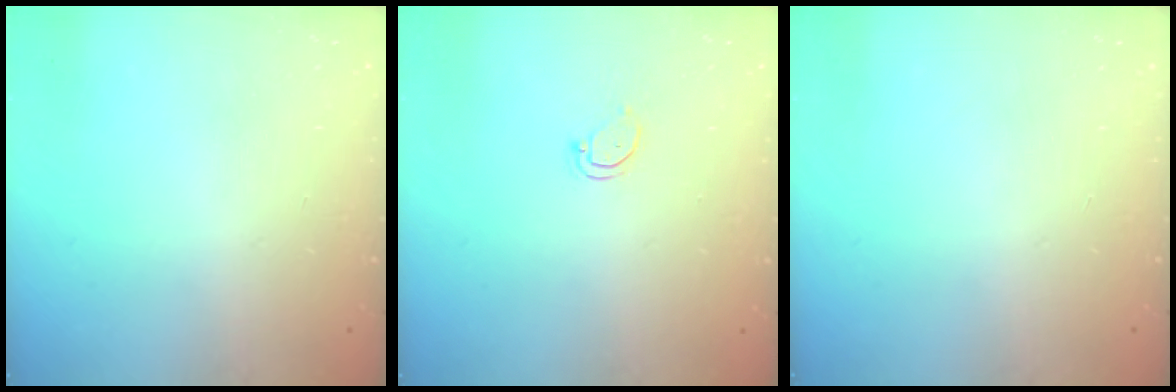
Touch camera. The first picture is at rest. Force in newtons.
{"total": 3.5, "press": 3.5, "slide": 0.4}
{"total": 0.0}